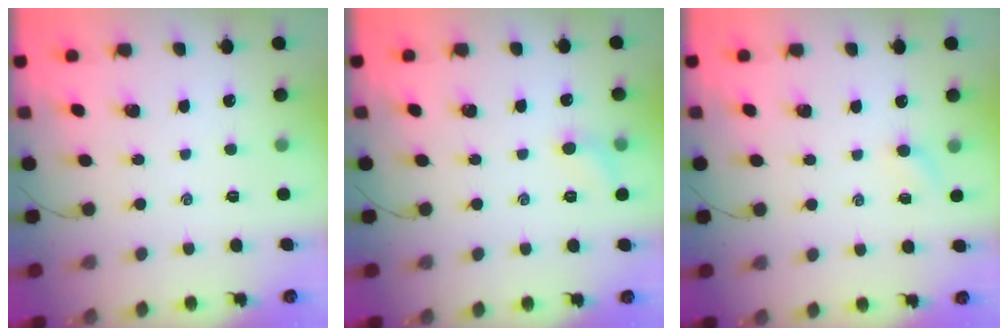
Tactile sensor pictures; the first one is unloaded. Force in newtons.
{"total": 5.6, "press": 5.3, "slide": 1.8}
{"total": 2.8, "press": 2.7, "slide": 0.8}